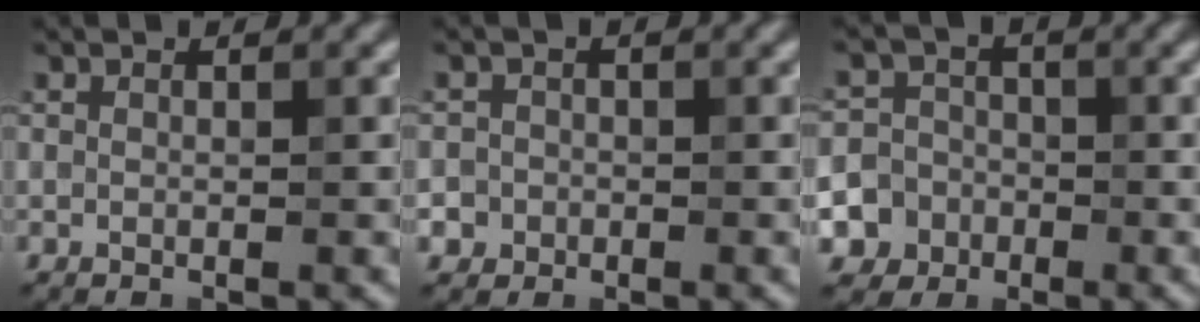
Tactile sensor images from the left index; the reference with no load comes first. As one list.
[{"total": 3.1, "force": [-1.5, 2.7, 0.3], "torque": [0.021, 0.003, -0.038]}, {"total": 7.1, "force": [-3.5, 6.1, 1.0], "torque": [-0.010, -0.011, -0.079]}]